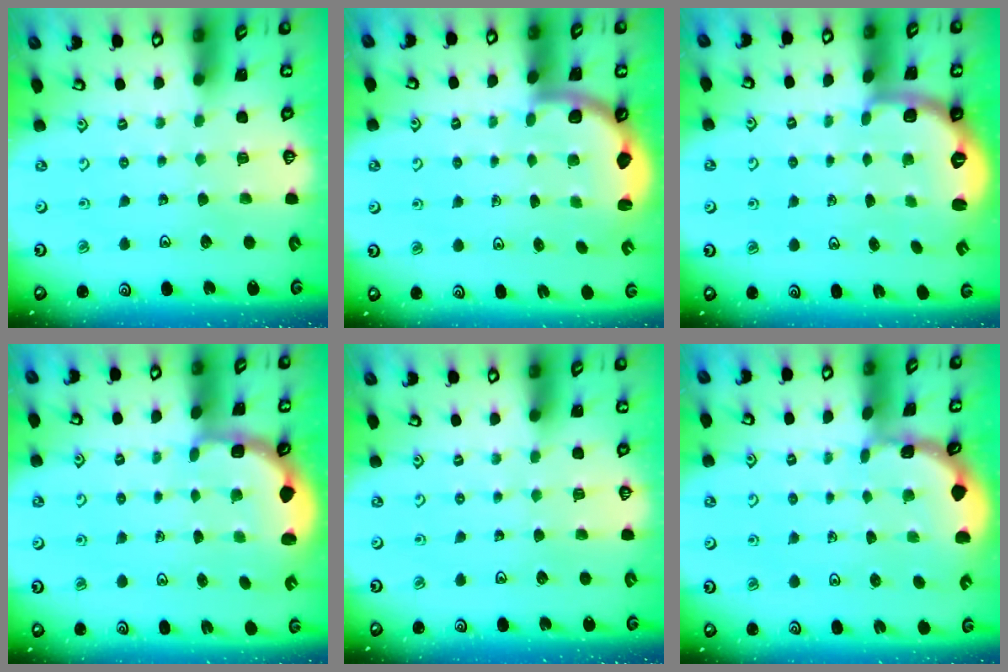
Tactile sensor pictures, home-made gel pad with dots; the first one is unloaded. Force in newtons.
{"total": 2.6, "press": 2.5, "slide": 0.6}
{"total": 2.6, "press": 1.4, "slide": 2.2}
{"total": 3.0, "press": 2.0, "slide": 2.2}
{"total": 0.0}
{"total": 1.2, "press": 1.1, "slide": 0.1}